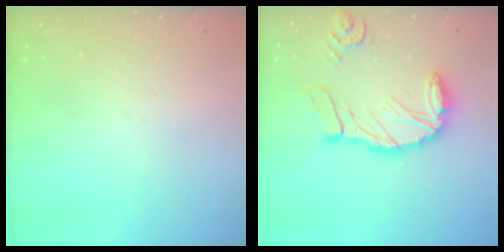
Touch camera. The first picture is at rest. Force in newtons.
{"total": 15.8, "press": 15.6, "slide": 2.7}